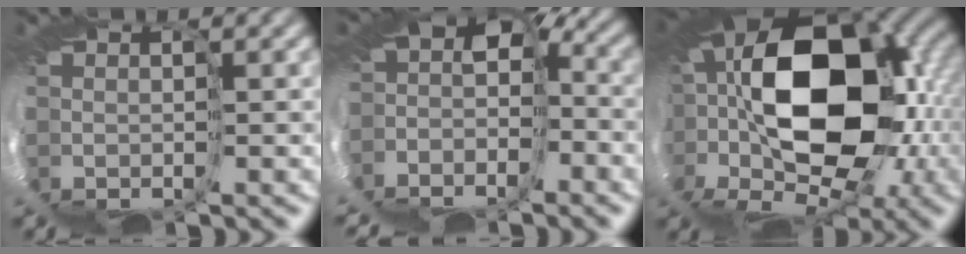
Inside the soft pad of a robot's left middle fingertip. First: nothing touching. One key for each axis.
{"total": 5.8, "fx": -4.7, "fy": 2.7, "fz": 2.0, "tx": -0.052, "ty": -0.024, "tz": -0.032}
{"total": 12.6, "fx": 0.8, "fy": 7.6, "fz": 10.0, "tx": -0.144, "ty": 0.006, "tz": 0.011}